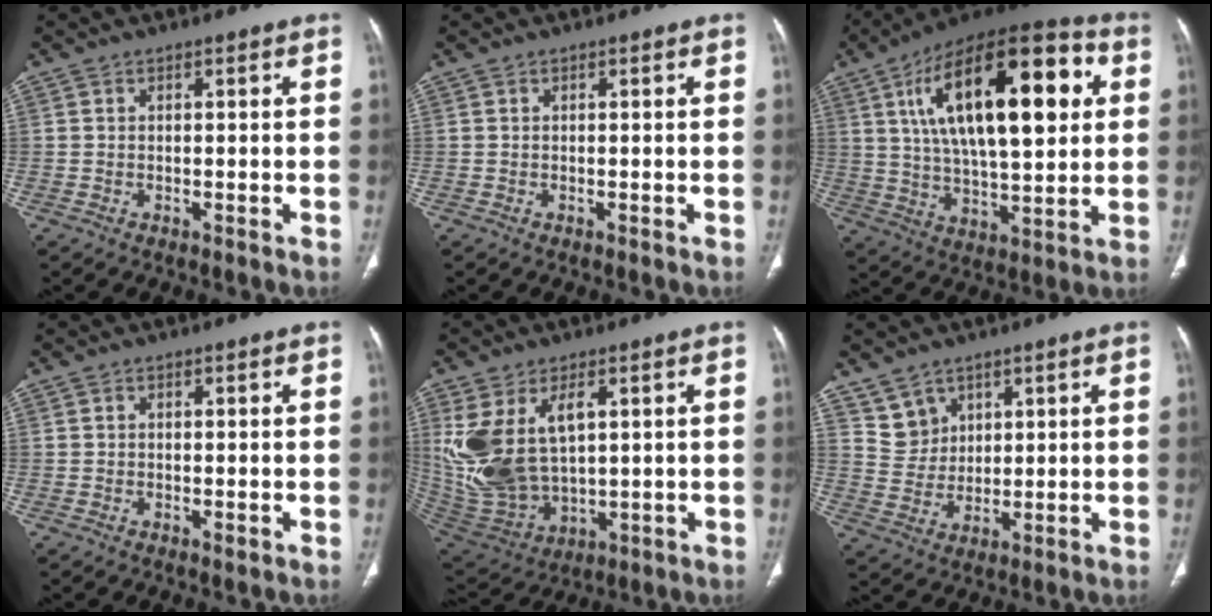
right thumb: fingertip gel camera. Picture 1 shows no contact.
{"total": 0.0}
{"total": 27.8, "force": [7.6, 11.5, 24.2], "torque": [-0.376, 0.008, 0.113]}
{"total": 0.8, "force": [-0.2, 0.5, 0.6], "torque": [-0.009, -0.001, -0.004]}
{"total": 17.1, "force": [4.1, 10.0, 13.3], "torque": [-0.273, -0.019, 0.105]}
{"total": 5.5, "force": [3.7, 4.1, 0.4], "torque": [0.017, -0.035, 0.081]}